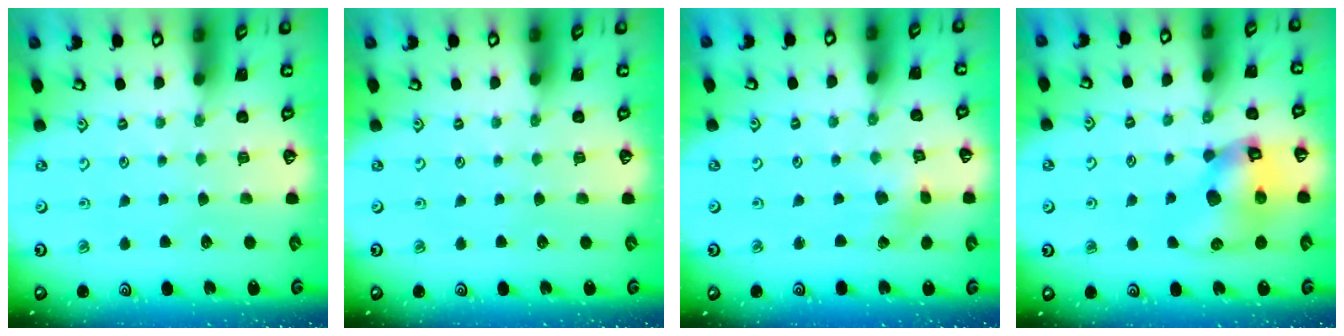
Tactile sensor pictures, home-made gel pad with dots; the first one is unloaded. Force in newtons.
{"total": 0.0}
{"total": 2.2, "press": 2.2, "slide": 0.1}
{"total": 12.8, "press": 12.7, "slide": 1.8}